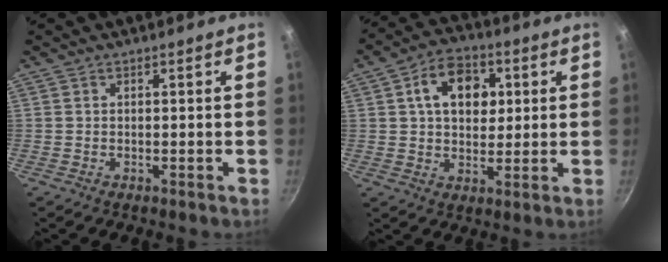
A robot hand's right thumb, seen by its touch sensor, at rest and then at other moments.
{"total": 11.5, "force": [3.1, 8.1, 7.6], "torque": [-0.089, 0.003, 0.040]}